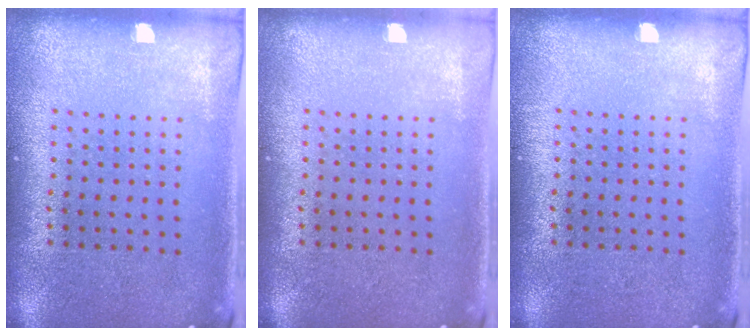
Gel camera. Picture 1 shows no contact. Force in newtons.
{"total": 0.0}
{"total": 0.0}